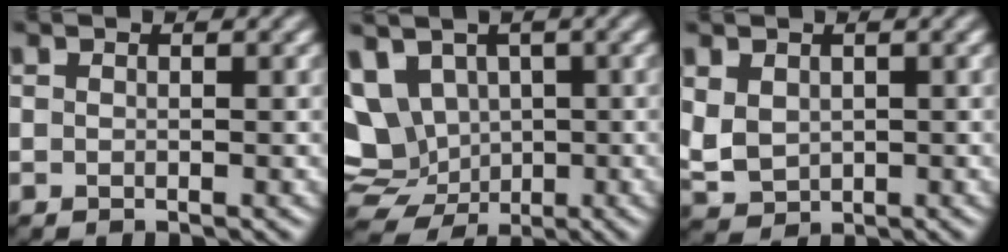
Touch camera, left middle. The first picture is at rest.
{"total": 9.7, "force": [-0.1, 8.3, 5.0], "torque": [-0.099, 0.003, -0.003]}
{"total": 3.6, "force": [0.0, 2.9, 2.0], "torque": [-0.050, -0.006, 0.016]}